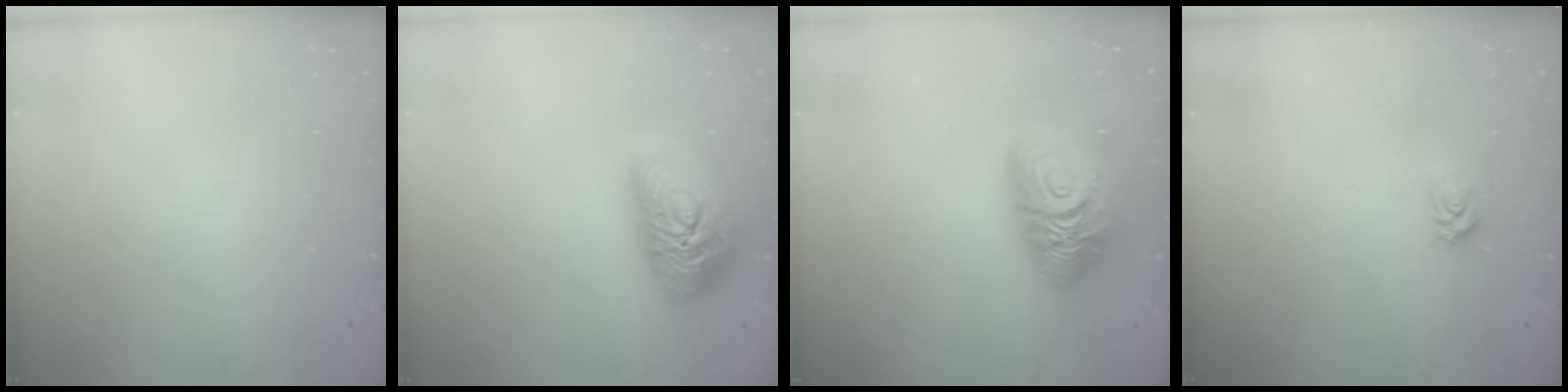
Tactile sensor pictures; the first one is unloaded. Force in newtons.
{"total": 20.6, "press": 20.5, "slide": 1.4}
{"total": 14.8, "press": 14.7, "slide": 1.5}
{"total": 3.2, "press": 3.2, "slide": 0.5}